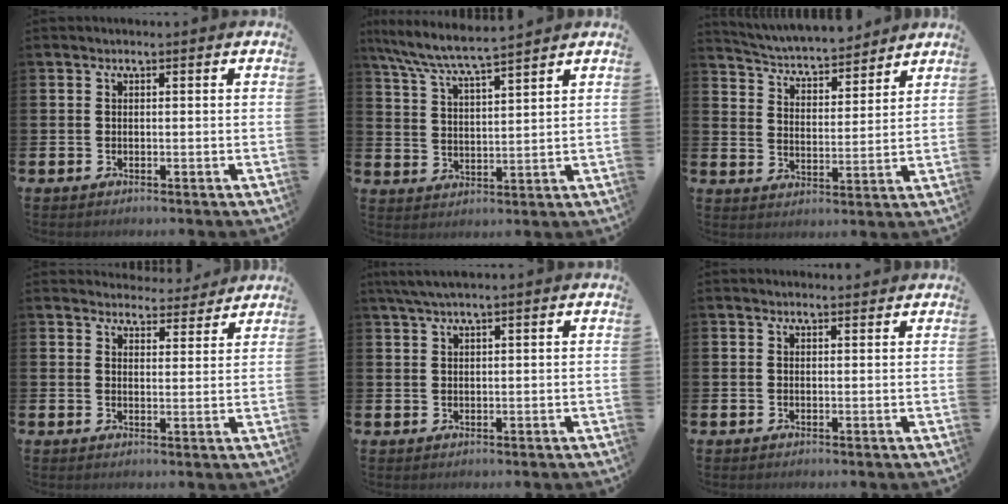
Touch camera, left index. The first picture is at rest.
{"total": 6.6, "force": [6.3, -0.1, 2.0], "torque": [-0.062, -0.038, 0.109]}
{"total": 5.0, "force": [4.9, 0.9, 0.6], "torque": [-0.041, -0.040, 0.081]}
{"total": 4.1, "force": [4.0, 0.7, -0.2], "torque": [0.007, -0.028, 0.070]}
{"total": 2.4, "force": [1.9, 0.0, 1.5], "torque": [-0.040, 0.005, 0.035]}
{"total": 0.9, "force": [0.9, 0.1, 0.2], "torque": [0.009, -0.003, 0.014]}